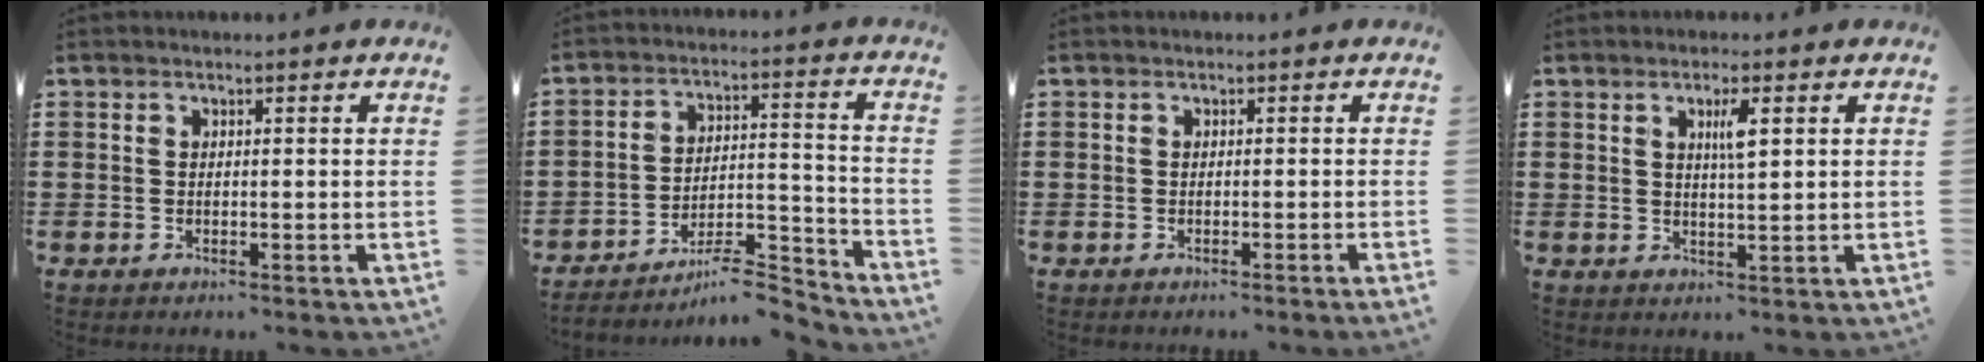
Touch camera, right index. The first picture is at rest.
{"total": 7.7, "force": [-7.0, 1.6, 3.0], "torque": [-0.038, 0.017, -0.131]}
{"total": 0.6, "force": [-0.5, -0.2, 0.3], "torque": [-0.007, -0.001, -0.011]}
{"total": 3.1, "force": [1.1, 0.5, 2.8], "torque": [-0.050, 0.001, 0.014]}